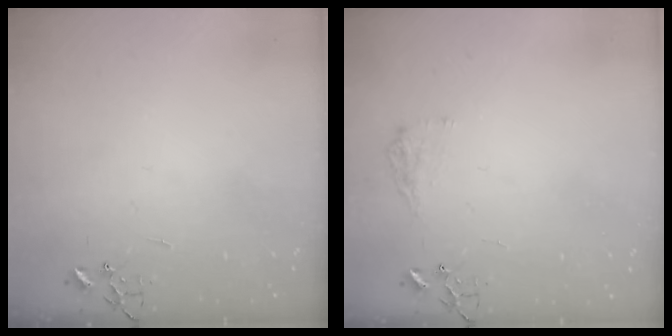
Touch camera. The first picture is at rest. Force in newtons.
{"total": 8.2, "press": 8.2, "slide": 0.2}